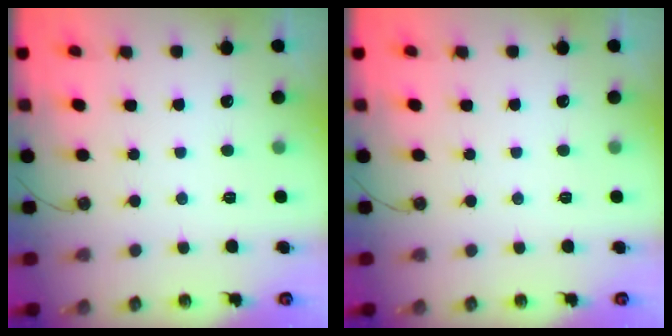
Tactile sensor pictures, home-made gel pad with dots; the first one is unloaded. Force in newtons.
{"total": 0.0}